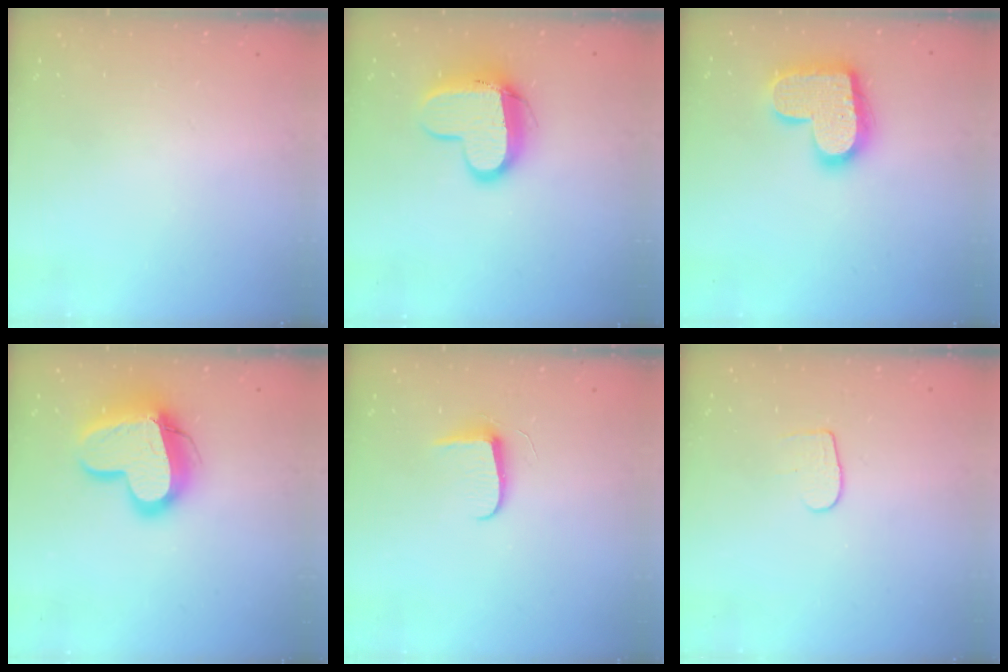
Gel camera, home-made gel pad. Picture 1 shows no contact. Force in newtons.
{"total": 12.1, "press": 12.0, "slide": 0.9}
{"total": 17.5, "press": 17.5, "slide": 1.0}
{"total": 16.8, "press": 16.7, "slide": 1.8}
{"total": 6.2, "press": 6.2, "slide": 0.8}
{"total": 5.1, "press": 5.1, "slide": 0.4}